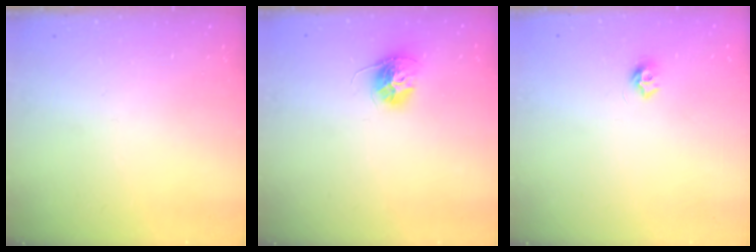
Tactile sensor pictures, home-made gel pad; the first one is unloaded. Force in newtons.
{"total": 11.3, "press": 11.2, "slide": 0.8}
{"total": 6.4, "press": 6.3, "slide": 0.6}